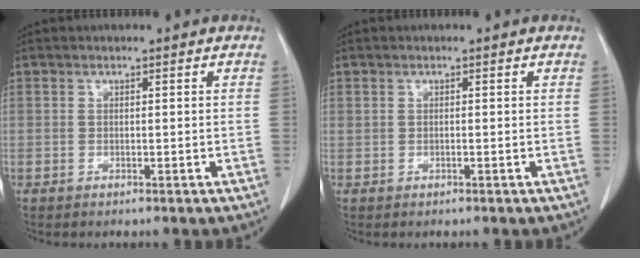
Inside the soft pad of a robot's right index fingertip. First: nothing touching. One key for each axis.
{"total": 0.0}